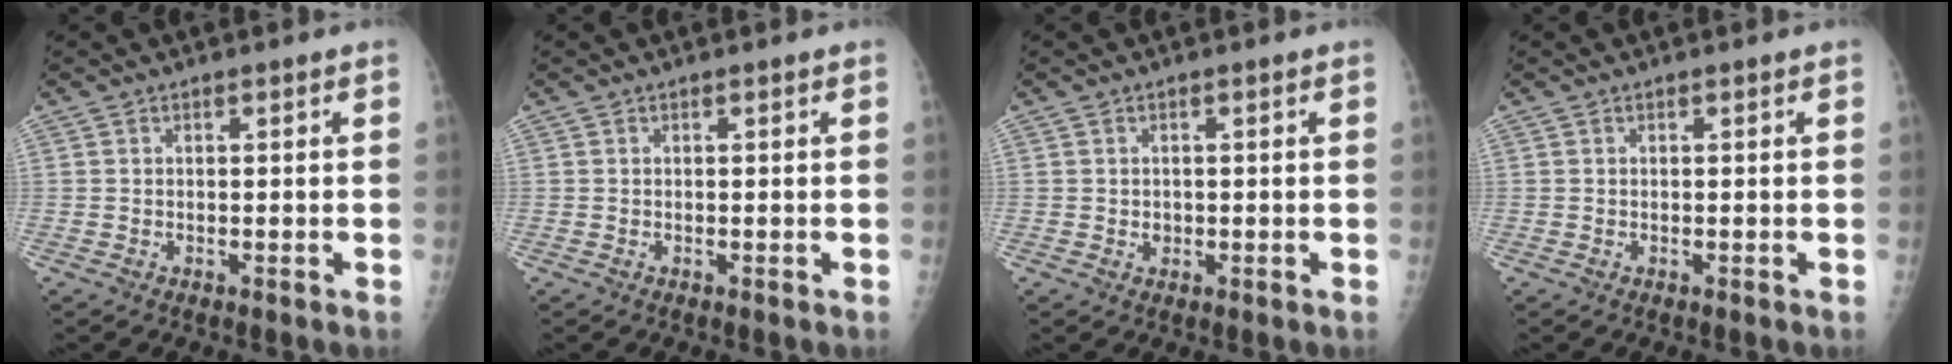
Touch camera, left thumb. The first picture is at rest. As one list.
[{"total": 0.0}, {"total": 1.2, "force": [-0.1, 1.1, 0.5], "torque": [-0.003, 0.002, 0.002]}, {"total": 0.0}]